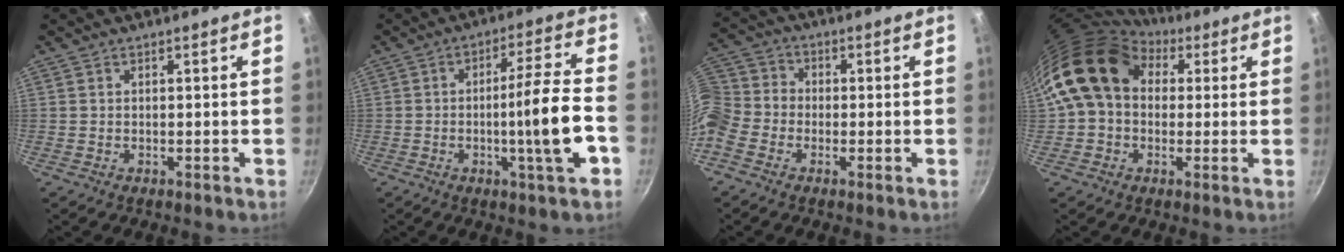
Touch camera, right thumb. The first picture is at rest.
{"total": 11.9, "force": [-3.4, 0.5, 11.4], "torque": [-0.170, 0.024, -0.051]}
{"total": 10.0, "force": [-3.7, 8.0, 4.7], "torque": [-0.095, 0.044, -0.096]}
{"total": 15.5, "force": [4.4, 11.8, 9.1], "torque": [-0.135, 0.023, 0.061]}